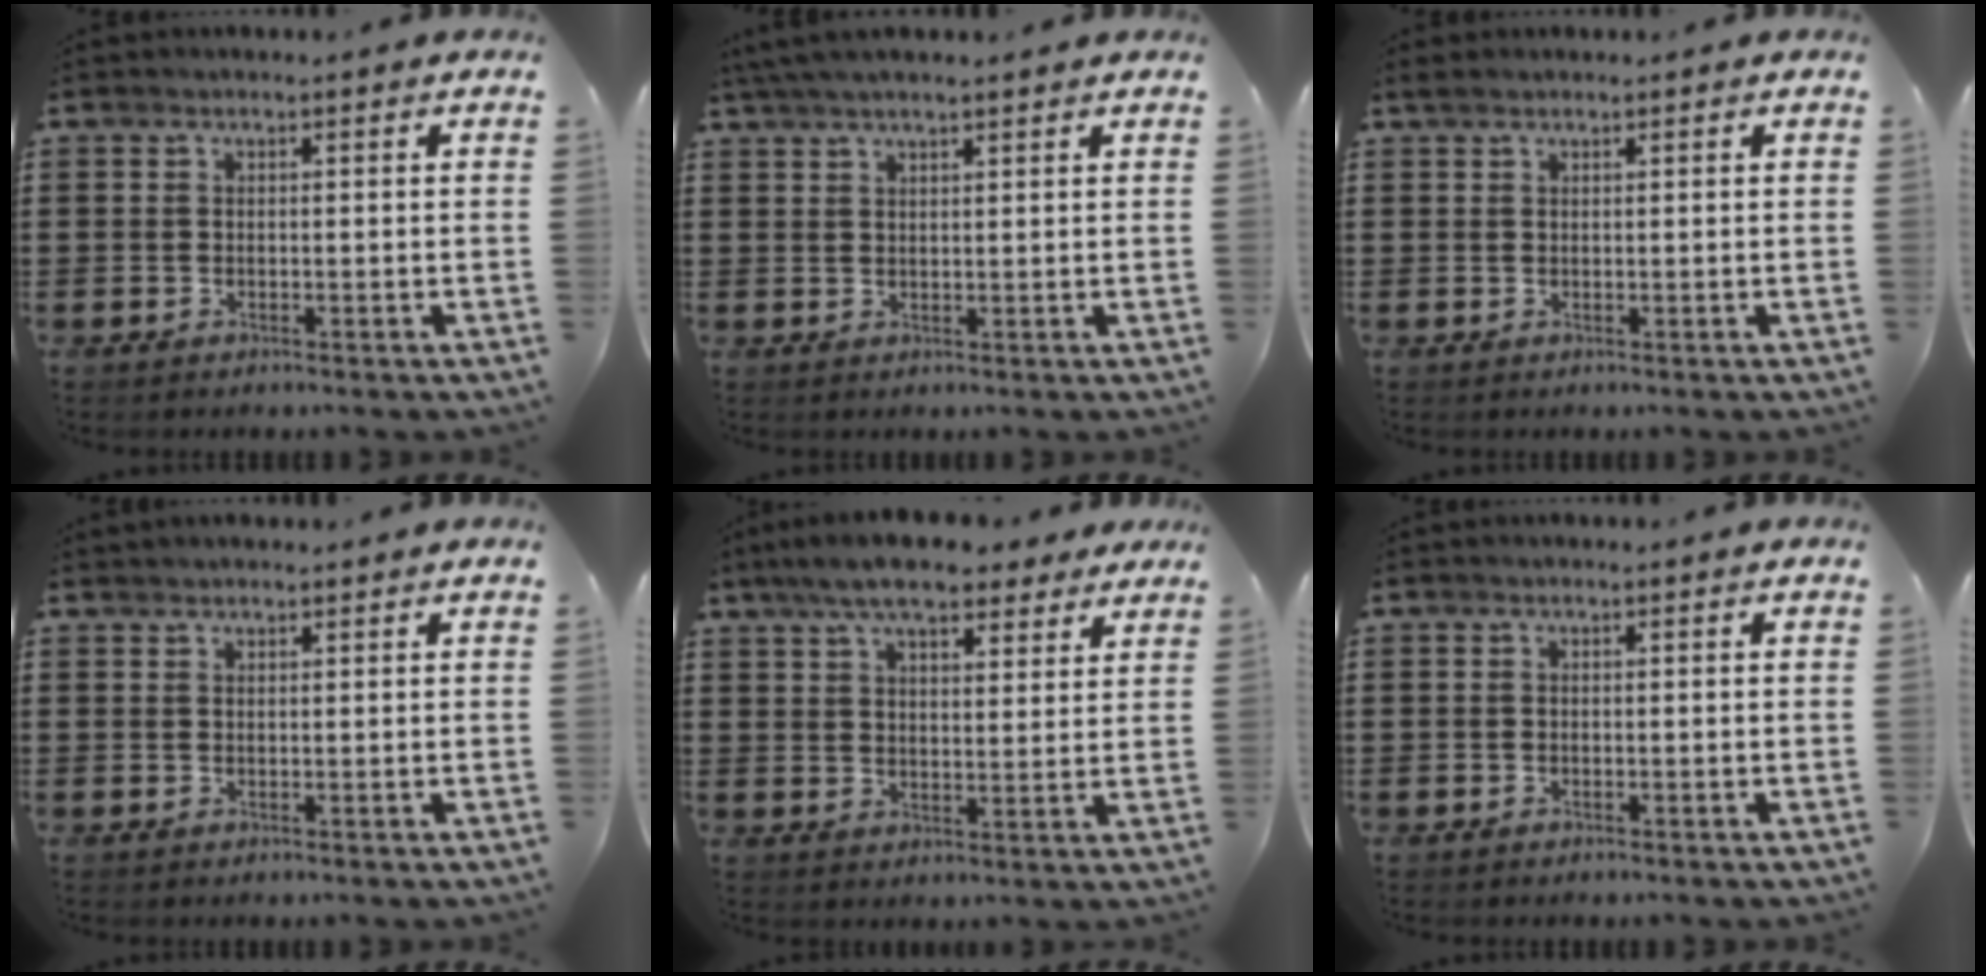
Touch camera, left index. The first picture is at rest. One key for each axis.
{"total": 3.2, "fx": 2.7, "fy": 0.4, "fz": 1.7, "tx": -0.039, "ty": 0.002, "tz": 0.051}
{"total": 0.9, "fx": 0.7, "fy": 0.3, "fz": 0.4, "tx": -0.010, "ty": 0.003, "tz": 0.014}
{"total": 0.9, "fx": 0.9, "fy": 0.2, "fz": 0.0, "tx": -0.003, "ty": 0.000, "tz": 0.018}
{"total": 8.3, "fx": 6.9, "fy": 2.2, "fz": 4.1, "tx": -0.093, "ty": -0.006, "tz": 0.126}
{"total": 0.0}